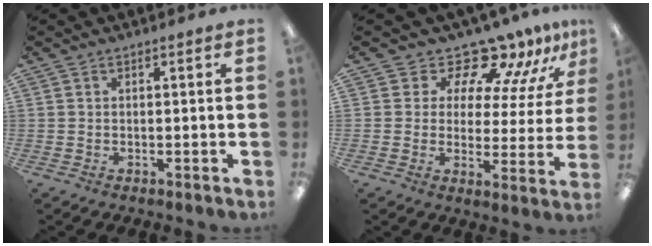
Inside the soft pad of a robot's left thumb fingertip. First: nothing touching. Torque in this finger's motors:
{"motor_torque": [0.41, 0.60, 0.06, 0.07, 0.00]}